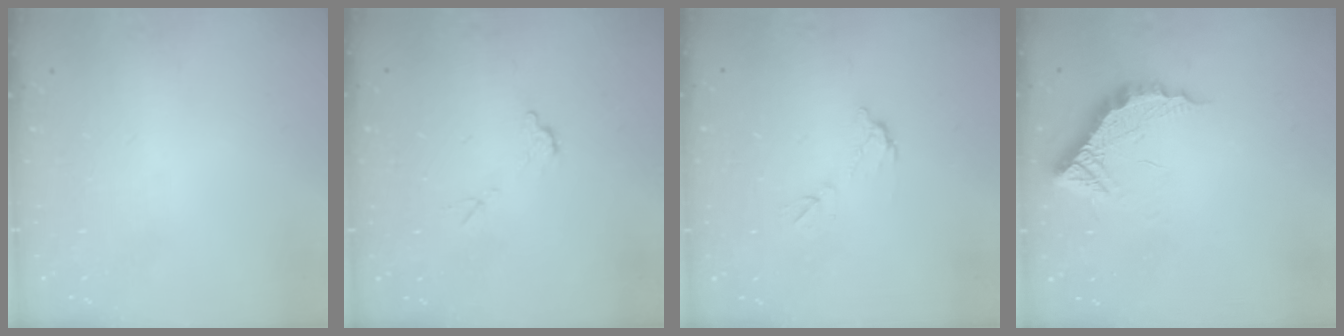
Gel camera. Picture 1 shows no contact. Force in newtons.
{"total": 5.9, "press": 5.9, "slide": 0.3}
{"total": 5.9, "press": 5.9, "slide": 0.3}
{"total": 12.2, "press": 12.1, "slide": 0.9}